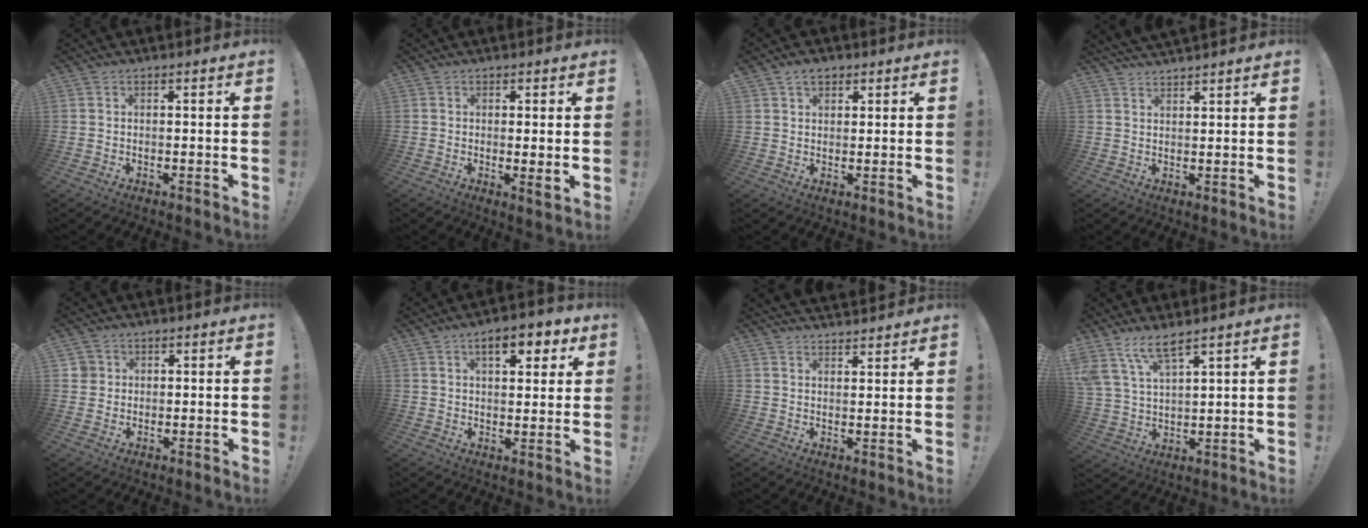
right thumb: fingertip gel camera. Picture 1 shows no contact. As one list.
[{"total": 2.8, "force": [0.5, -0.2, 2.7], "torque": [-0.034, -0.012, 0.006]}, {"total": 4.3, "force": [2.6, 2.8, 1.9], "torque": [-0.022, -0.007, 0.046]}, {"total": 3.3, "force": [3.2, 0.5, 0.7], "torque": [-0.013, -0.020, 0.060]}, {"total": 2.7, "force": [0.9, 2.5, 0.5], "torque": [-0.006, 0.000, 0.018]}, {"total": 8.4, "force": [4.4, 3.4, 6.3], "torque": [-0.085, -0.011, 0.072]}, {"total": 3.1, "force": [3.0, 0.9, 0.3], "torque": [0.001, -0.023, 0.055]}, {"total": 8.5, "force": [6.7, 2.3, 4.7], "torque": [-0.100, -0.030, 0.129]}]